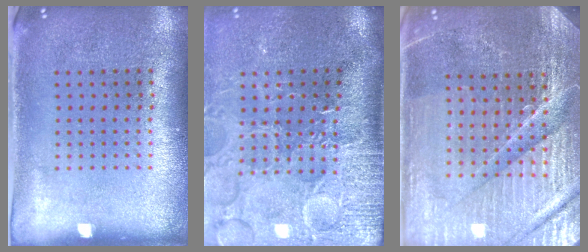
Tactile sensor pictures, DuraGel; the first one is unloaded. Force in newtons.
{"total": 4.7, "press": 4.0, "slide": 2.4}
{"total": 5.2, "press": 4.9, "slide": 1.9}